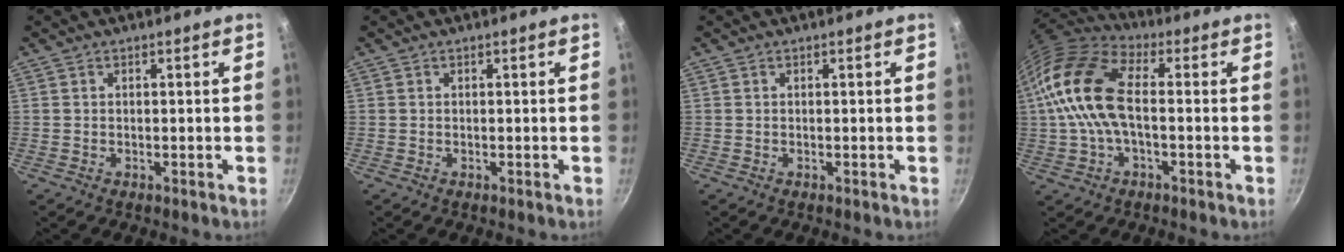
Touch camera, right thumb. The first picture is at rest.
{"total": 0.0}
{"total": 0.0}
{"total": 15.5, "force": [0.3, 8.3, 13.1], "torque": [-0.255, 0.030, -0.010]}